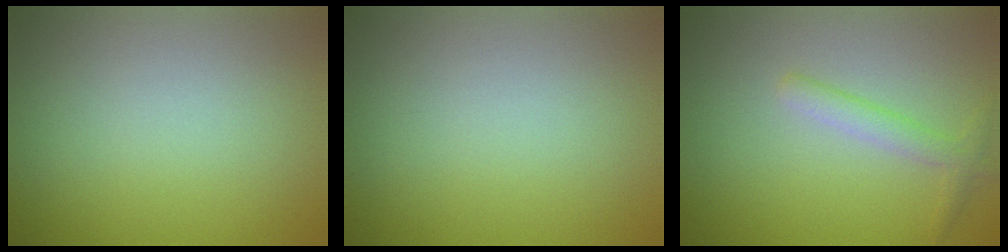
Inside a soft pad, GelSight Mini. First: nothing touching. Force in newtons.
{"total": 0.0}
{"total": 1.8, "press": 1.8, "slide": 0.1}